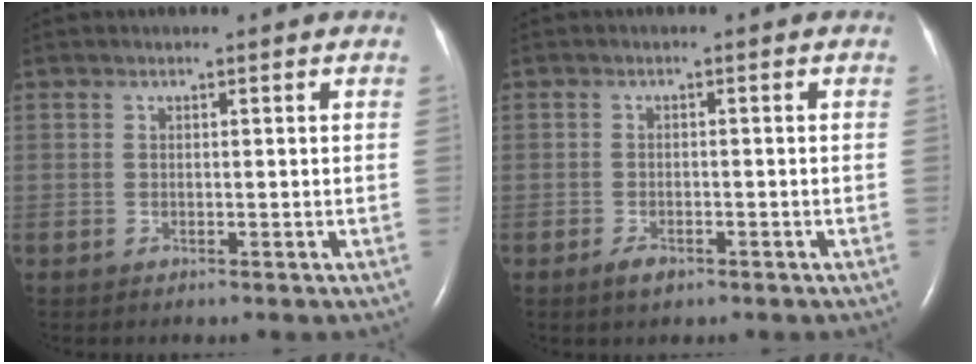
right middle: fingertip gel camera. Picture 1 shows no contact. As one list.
[{"total": 2.1, "force": [-1.3, 0.9, 1.3], "torque": [-0.030, -0.002, -0.020]}]